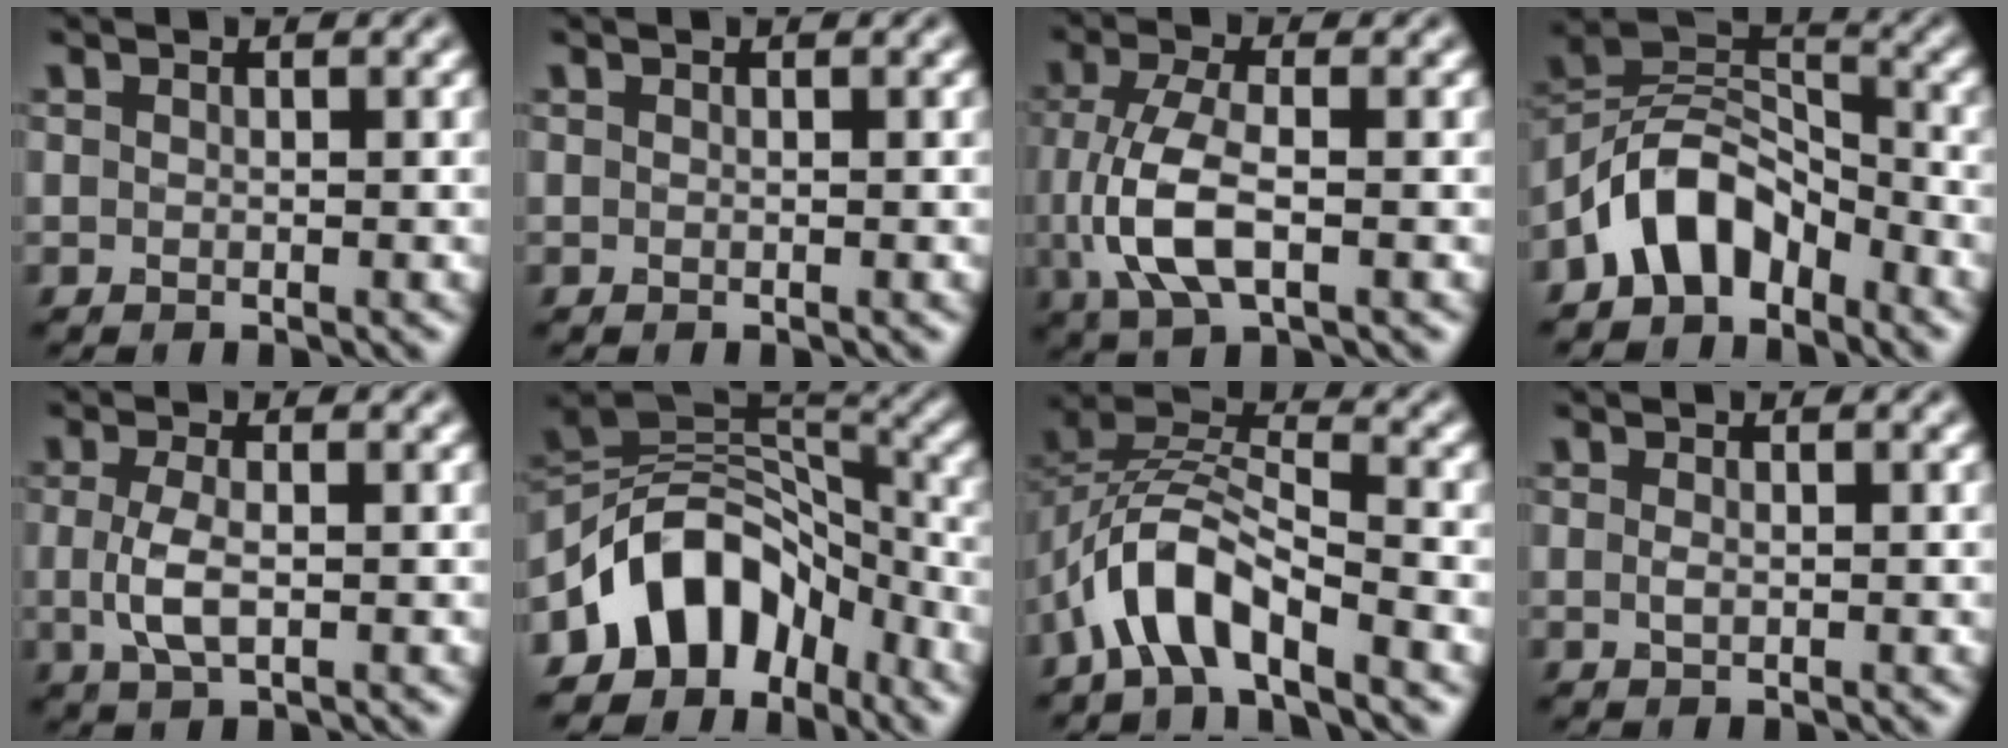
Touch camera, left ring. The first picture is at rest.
{"total": 0.0}
{"total": 6.0, "force": [-1.1, 2.6, 5.4], "torque": [-0.125, -0.005, -0.021]}
{"total": 6.5, "force": [-4.2, 3.7, 3.4], "torque": [-0.048, 0.011, -0.088]}
{"total": 2.9, "force": [-0.2, 1.1, 2.7], "torque": [-0.064, -0.004, -0.005]}
{"total": 9.6, "force": [-5.4, 6.1, 5.1], "torque": [-0.061, 0.019, -0.113]}
{"total": 6.5, "force": [-4.0, 2.4, 4.5], "torque": [-0.078, 0.010, -0.080]}
{"total": 0.6, "force": [0.0, 0.3, 0.6], "torque": [-0.014, -0.002, 0.000]}